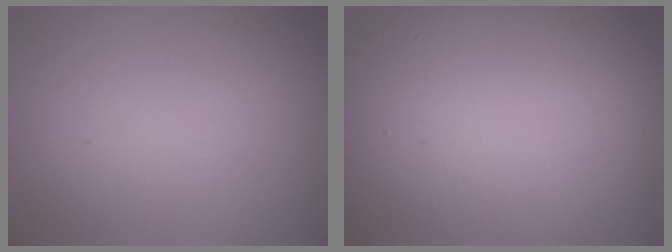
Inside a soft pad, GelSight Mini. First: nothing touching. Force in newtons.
{"total": 18.0, "press": 17.9, "slide": 1.8}